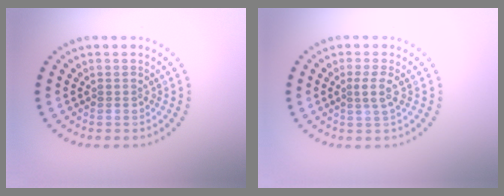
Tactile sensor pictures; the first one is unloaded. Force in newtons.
{"total": 1.6, "press": 1.2, "slide": 1.0}